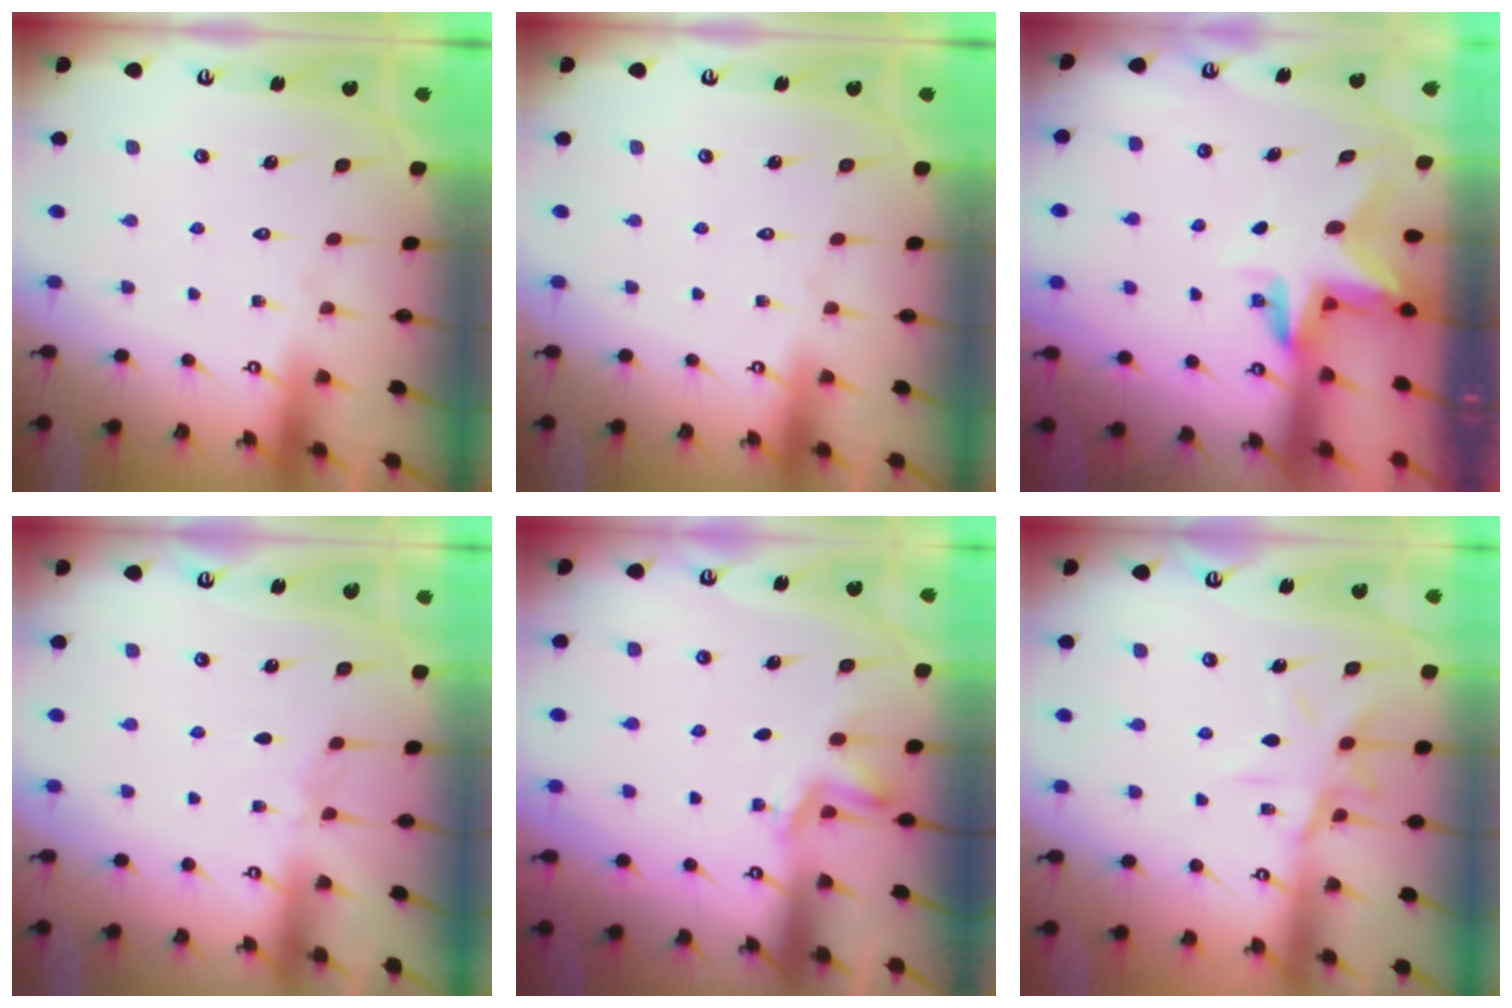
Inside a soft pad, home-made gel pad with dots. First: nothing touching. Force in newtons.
{"total": 0.0}
{"total": 3.5, "press": 3.5, "slide": 0.2}
{"total": 3.0, "press": 3.0, "slide": 0.5}
{"total": 2.0, "press": 1.7, "slide": 1.0}
{"total": 10.6, "press": 10.5, "slide": 0.9}